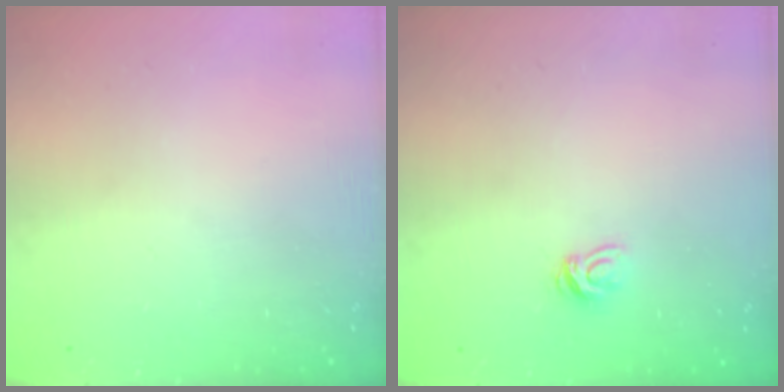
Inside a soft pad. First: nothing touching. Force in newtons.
{"total": 4.9, "press": 4.8, "slide": 0.4}